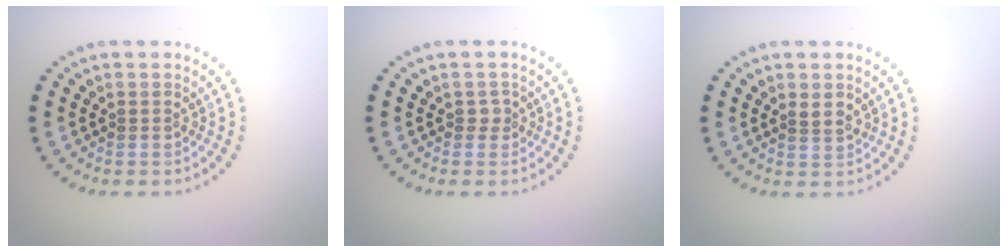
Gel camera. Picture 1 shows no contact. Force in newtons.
{"total": 0.9, "press": 0.7, "slide": 0.6}
{"total": 1.5, "press": 1.1, "slide": 0.9}